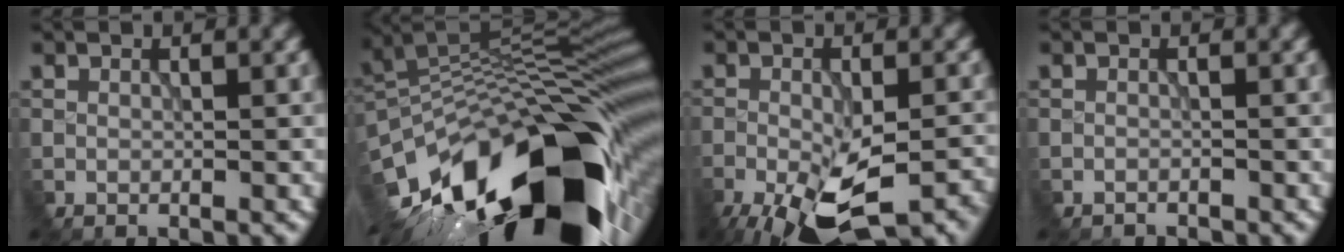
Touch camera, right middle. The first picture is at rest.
{"total": 17.9, "force": [-9.5, 7.0, 13.4], "torque": [-0.233, 0.002, -0.162]}
{"total": 11.1, "force": [-6.7, 3.9, 8.0], "torque": [-0.166, -0.029, -0.102]}
{"total": 1.3, "force": [-1.0, -0.2, -0.9], "torque": [0.011, 0.000, -0.020]}